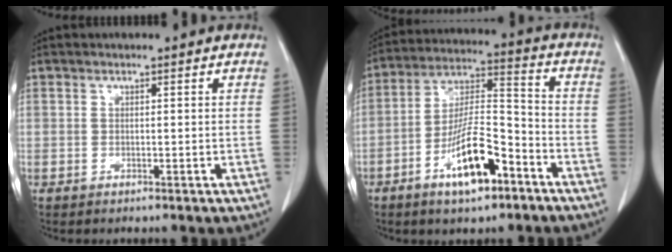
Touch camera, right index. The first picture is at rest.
{"total": 12.7, "force": [-6.7, 3.4, 10.3], "torque": [-0.200, 0.004, -0.115]}